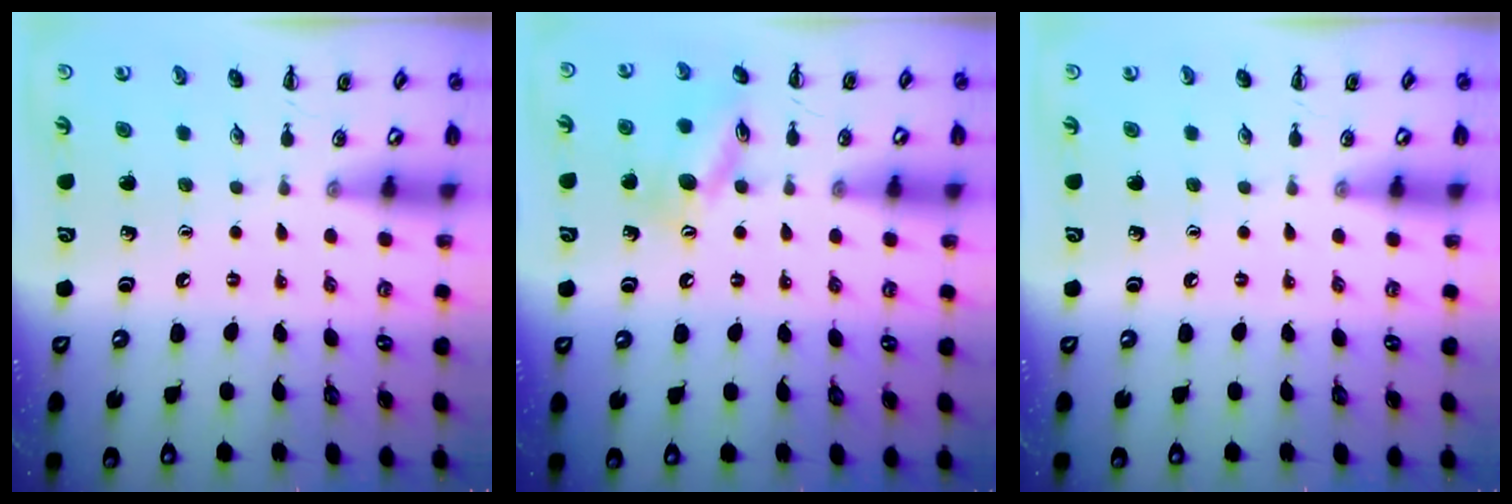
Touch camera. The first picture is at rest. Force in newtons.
{"total": 13.5, "press": 13.4, "slide": 1.2}
{"total": 0.0}